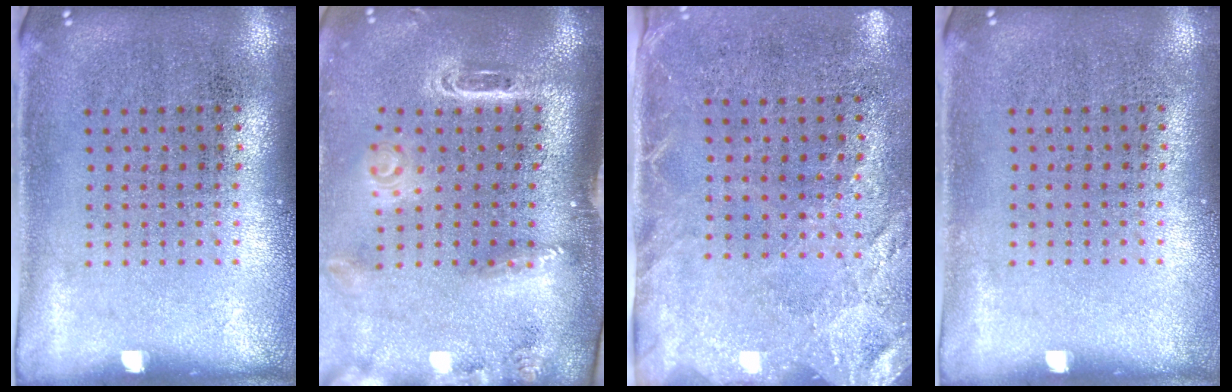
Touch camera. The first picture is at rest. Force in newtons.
{"total": 2.9, "press": 2.1, "slide": 2.0}
{"total": 2.6, "press": 2.0, "slide": 1.6}
{"total": 0.0}